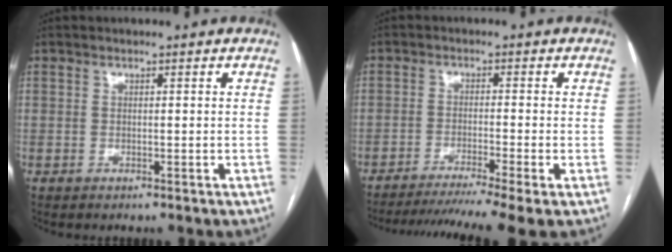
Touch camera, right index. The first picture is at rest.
{"total": 11.6, "force": [-9.2, -1.3, 6.9], "torque": [-0.102, -0.022, -0.142]}